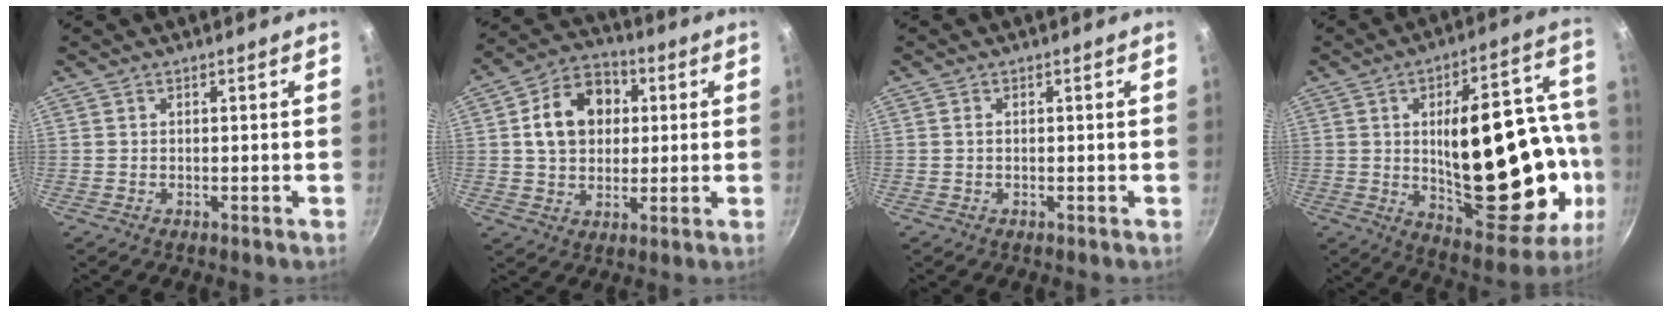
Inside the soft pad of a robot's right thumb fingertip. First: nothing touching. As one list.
[{"total": 13.2, "force": [2.5, 10.2, 8.0], "torque": [-0.106, 0.021, 0.031]}, {"total": 0.6, "force": [0.1, 0.4, 0.4], "torque": [-0.007, 0.003, 0.001]}, {"total": 29.9, "force": [-2.7, 13.4, 26.6], "torque": [-0.345, 0.015, -0.012]}]